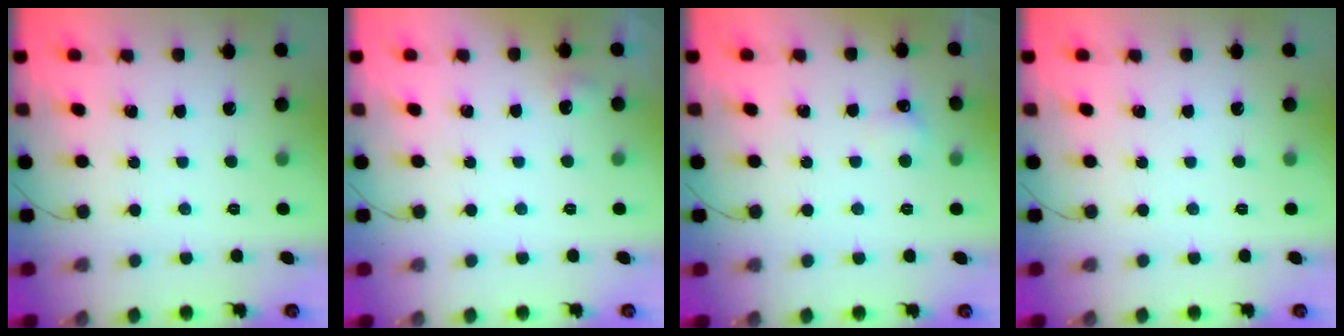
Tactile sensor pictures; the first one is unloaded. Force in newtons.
{"total": 4.0, "press": 3.7, "slide": 1.4}
{"total": 3.5, "press": 3.3, "slide": 1.0}
{"total": 0.0}